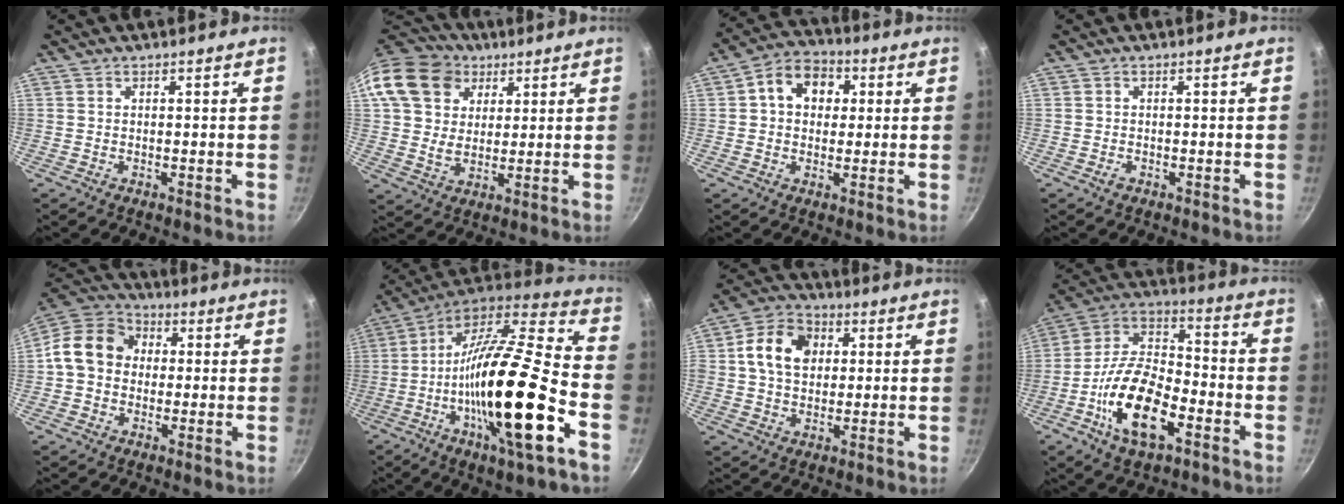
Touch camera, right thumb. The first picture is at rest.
{"total": 16.8, "force": [7.1, 12.9, 8.1], "torque": [-0.150, 0.007, 0.124]}
{"total": 9.8, "force": [2.1, 7.5, 5.9], "torque": [-0.063, 0.017, 0.016]}
{"total": 1.1, "force": [-0.5, 0.8, 0.5], "torque": [-0.008, 0.001, -0.009]}
{"total": 12.4, "force": [0.5, 10.4, 6.7], "torque": [-0.089, 0.031, -0.013]}
{"total": 27.8, "force": [-8.1, 6.2, 25.8], "torque": [-0.429, 0.013, -0.156]}
{"total": 11.0, "force": [2.2, 8.5, 6.7], "torque": [-0.097, 0.009, 0.023]}
{"total": 18.0, "force": [-7.0, 8.9, 14.0], "torque": [-0.247, 0.041, -0.141]}